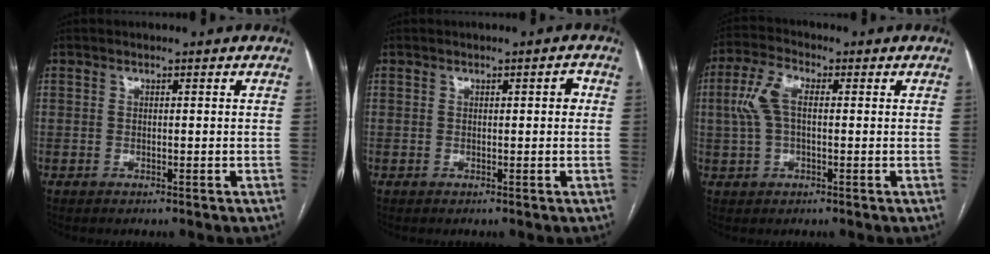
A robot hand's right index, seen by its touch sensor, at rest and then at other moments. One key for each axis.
{"total": 1.5, "fx": 0.2, "fy": 0.6, "fz": 1.4, "tx": -0.015, "ty": 0.006, "tz": 0.003}
{"total": 6.1, "fx": 0.7, "fy": 2.9, "fz": 5.3, "tx": -0.137, "ty": 0.025, "tz": 0.012}